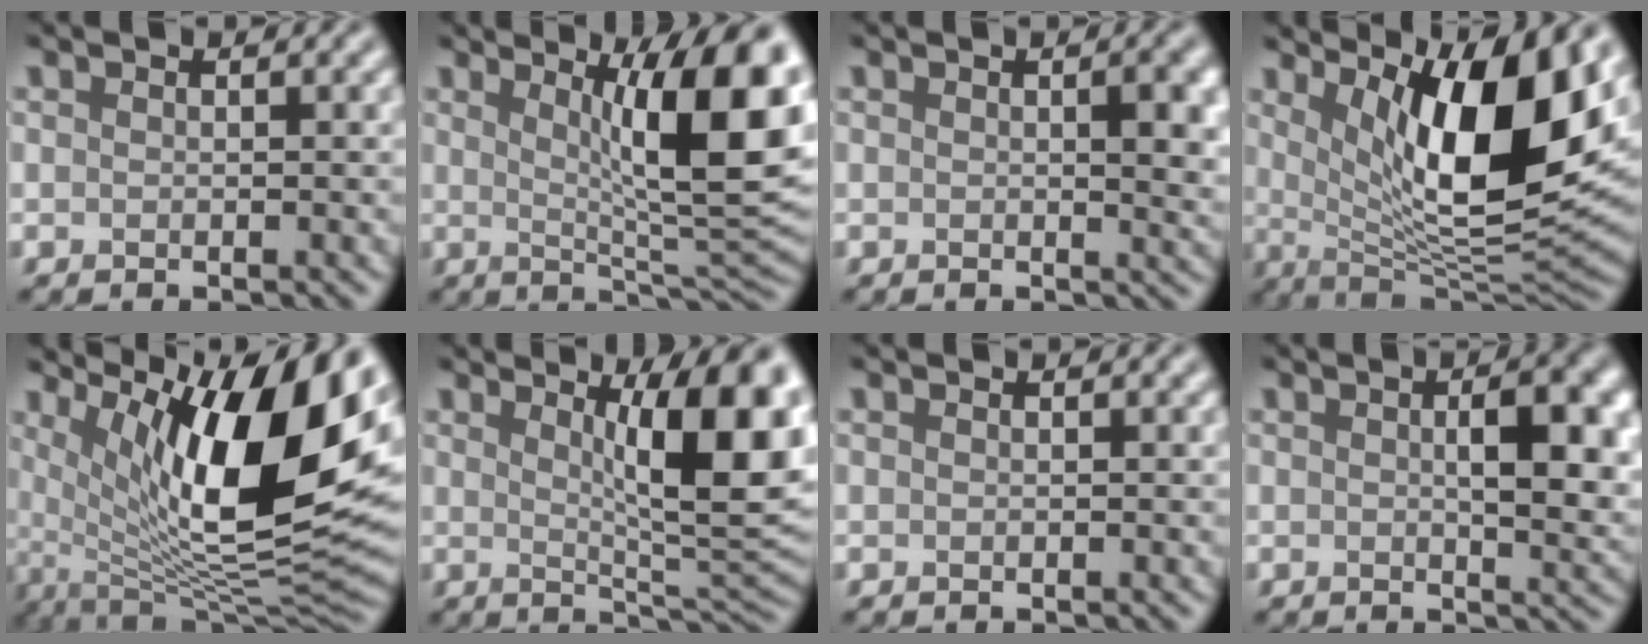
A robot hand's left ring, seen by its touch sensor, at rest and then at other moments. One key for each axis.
{"total": 11.7, "fx": 3.0, "fy": 2.7, "fz": 11.0, "tx": -0.122, "ty": -0.005, "tz": 0.045}
{"total": 3.4, "fx": 0.5, "fy": 0.9, "fz": 3.3, "tx": -0.040, "ty": 0.001, "tz": 0.007}
{"total": 12.6, "fx": 3.9, "fy": 4.1, "fz": 11.3, "tx": -0.160, "ty": -0.012, "tz": 0.067}
{"total": 14.5, "fx": 5.1, "fy": 4.8, "fz": 12.7, "tx": -0.186, "ty": -0.007, "tz": 0.086}
{"total": 10.4, "fx": 2.7, "fy": 2.6, "fz": 9.7, "tx": -0.103, "ty": 0.001, "tz": 0.039}
{"total": 0.0}
{"total": 6.1, "fx": 0.9, "fy": 2.1, "fz": 5.7, "tx": -0.073, "ty": 0.003, "tz": 0.016}